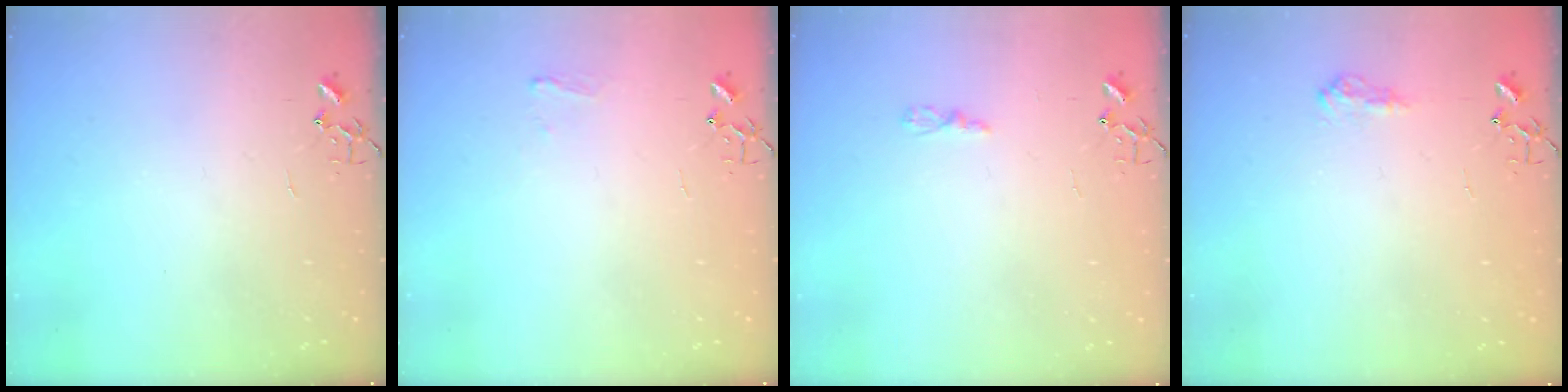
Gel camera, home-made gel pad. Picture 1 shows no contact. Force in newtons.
{"total": 5.2, "press": 5.1, "slide": 0.6}
{"total": 3.2, "press": 3.1, "slide": 0.4}
{"total": 8.8, "press": 8.8, "slide": 0.8}